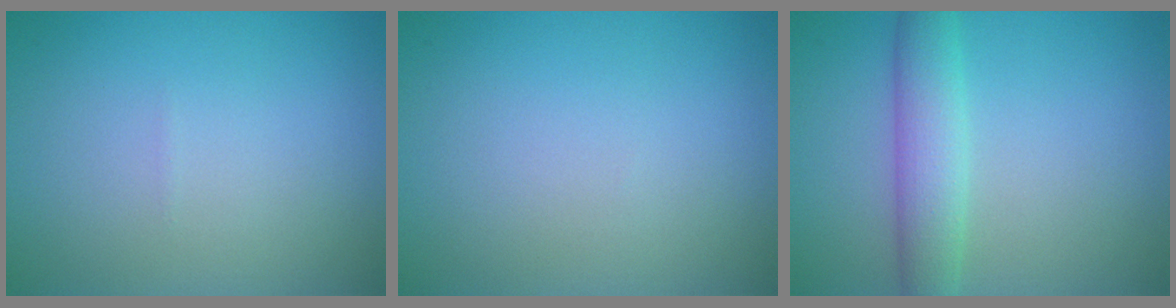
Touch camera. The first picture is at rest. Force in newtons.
{"total": 0.0}
{"total": 3.6, "press": 3.6, "slide": 0.2}